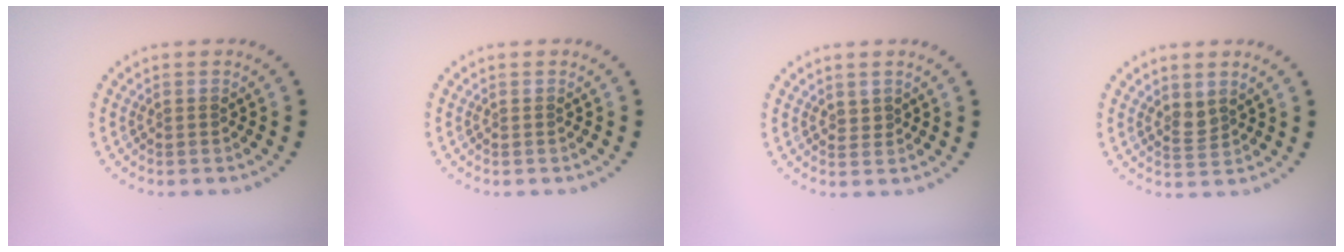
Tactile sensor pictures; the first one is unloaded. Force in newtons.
{"total": 0.0}
{"total": 0.6, "press": 0.3, "slide": 0.5}
{"total": 1.5, "press": 1.1, "slide": 1.0}